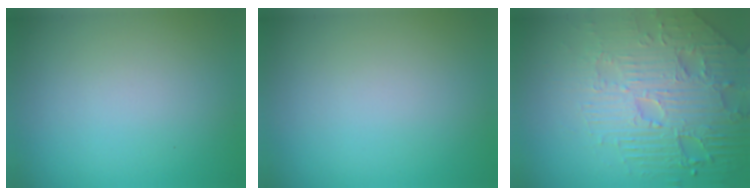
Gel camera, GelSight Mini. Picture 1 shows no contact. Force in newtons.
{"total": 0.0}
{"total": 6.8, "press": 5.6, "slide": 3.7}